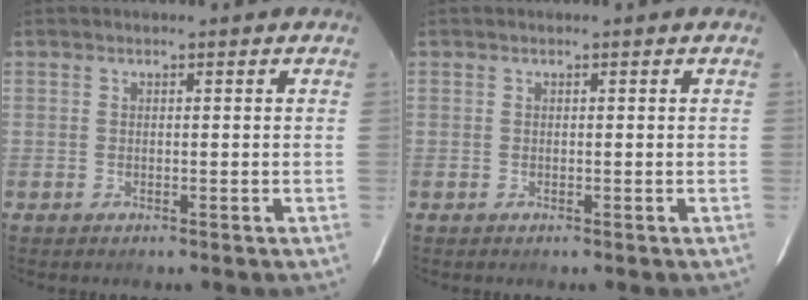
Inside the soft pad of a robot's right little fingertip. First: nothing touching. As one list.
[{"total": 0.0}]